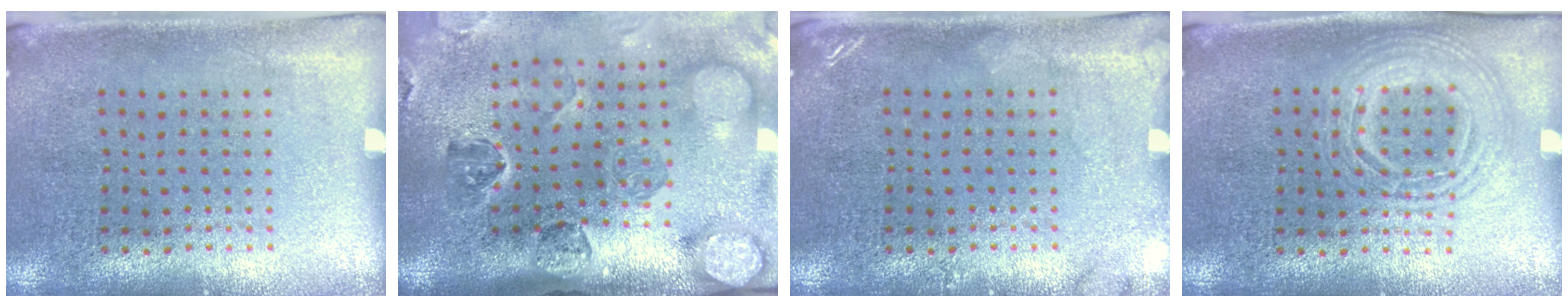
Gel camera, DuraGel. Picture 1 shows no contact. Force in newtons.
{"total": 4.1, "press": 3.1, "slide": 2.6}
{"total": 1.5, "press": 1.5, "slide": 0.2}
{"total": 1.6, "press": 1.6, "slide": 0.2}